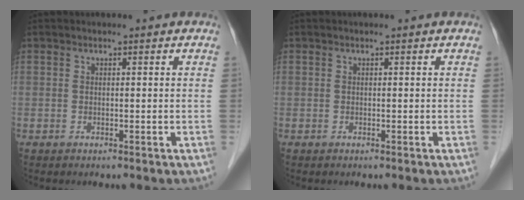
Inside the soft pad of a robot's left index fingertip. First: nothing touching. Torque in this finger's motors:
{"motor_torque": [-0.04, 0.00, -0.02, 0.00]}